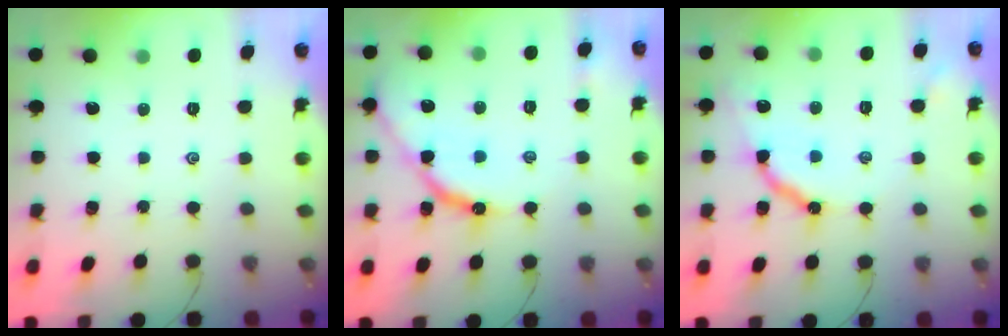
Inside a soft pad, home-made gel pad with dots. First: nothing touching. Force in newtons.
{"total": 12.1, "press": 12.1, "slide": 1.1}
{"total": 10.8, "press": 10.7, "slide": 1.2}